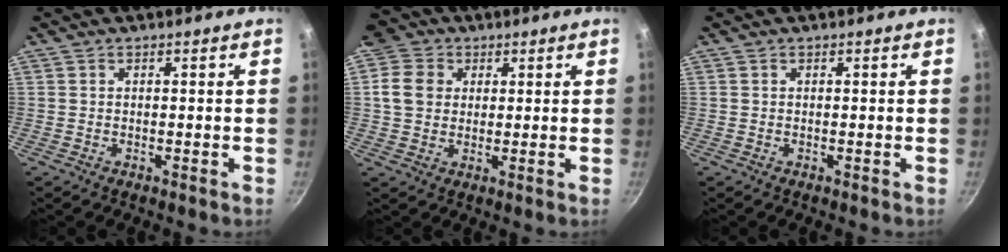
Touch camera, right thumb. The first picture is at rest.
{"total": 7.2, "force": [1.8, 6.2, 3.3], "torque": [-0.027, 0.002, 0.023]}
{"total": 0.0}